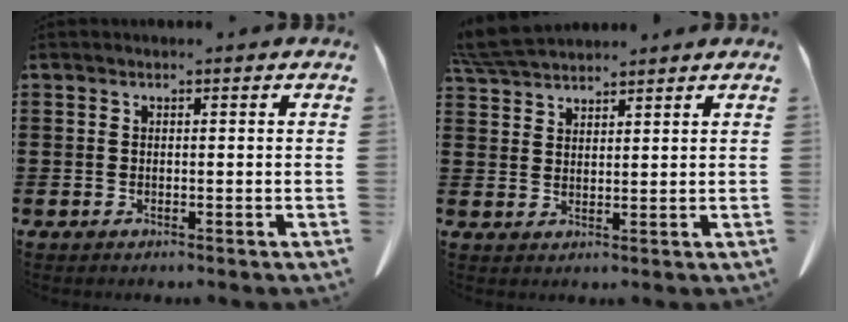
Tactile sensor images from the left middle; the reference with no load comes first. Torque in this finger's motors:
{"motor_torque": [1.35, 0.79, 0.16, 0.09]}